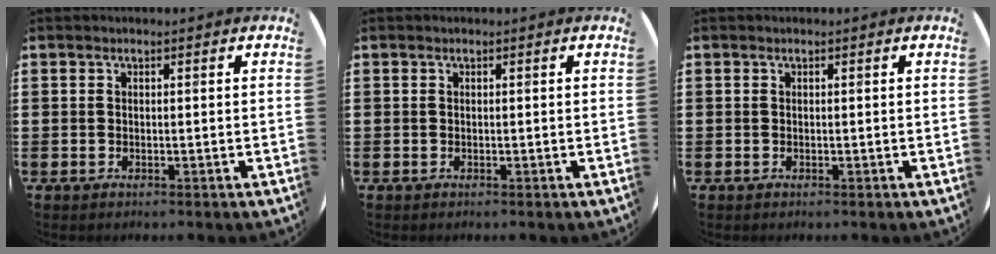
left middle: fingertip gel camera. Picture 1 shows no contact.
{"total": 0.0}
{"total": 0.0}